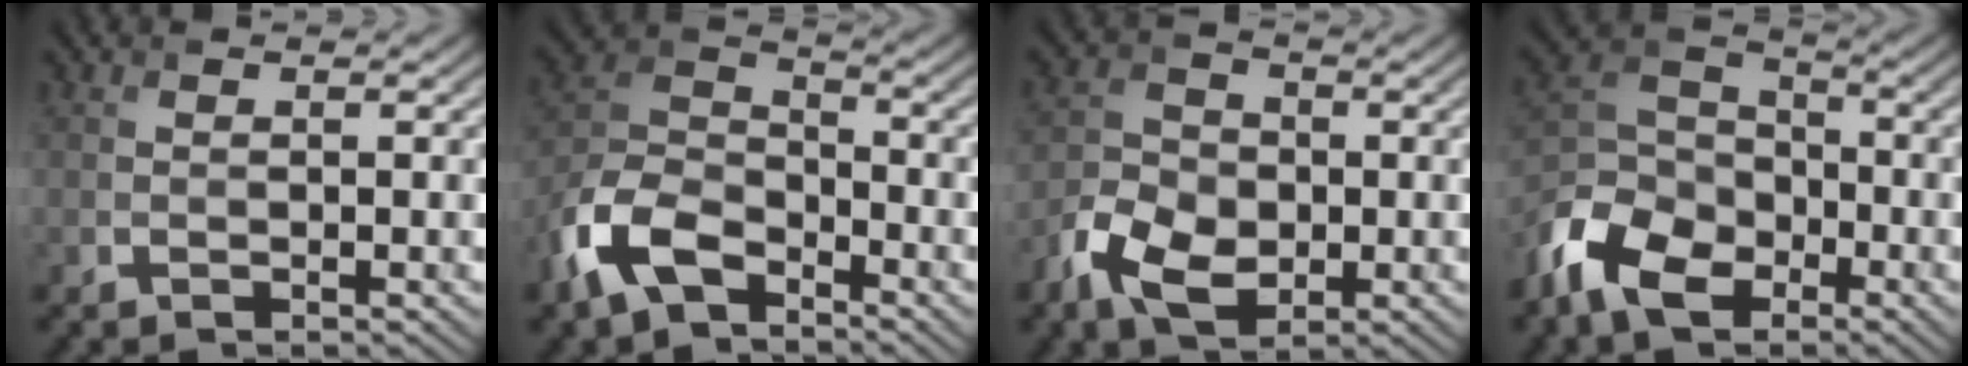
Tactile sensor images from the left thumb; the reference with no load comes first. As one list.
[{"total": 10.1, "force": [-6.2, 5.2, 6.1], "torque": [-0.139, -0.005, -0.144]}, {"total": 6.8, "force": [-2.9, 4.6, 4.1], "torque": [-0.092, -0.006, -0.063]}, {"total": 10.4, "force": [-6.3, 6.3, 5.3], "torque": [-0.133, -0.018, -0.147]}]